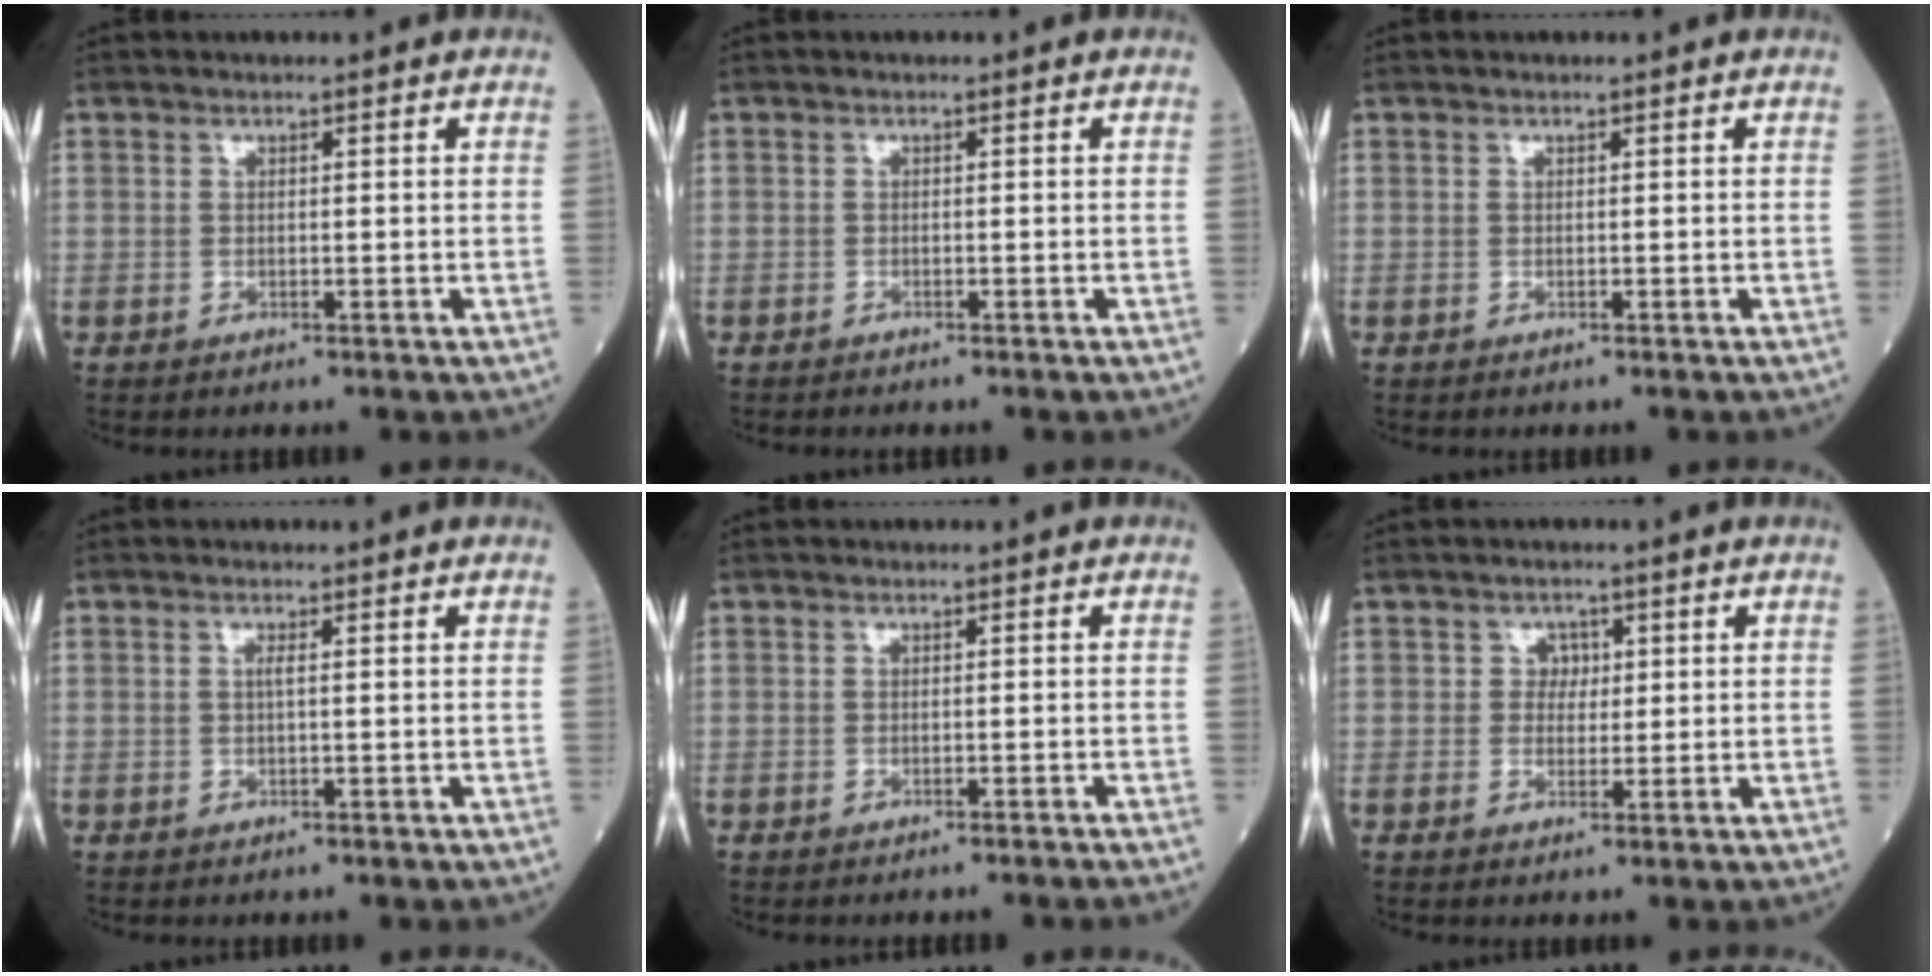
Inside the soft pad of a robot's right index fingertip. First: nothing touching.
{"total": 0.7, "force": [-0.6, 0.0, 0.3], "torque": [-0.006, -0.001, -0.009]}
{"total": 0.0}
{"total": 0.7, "force": [0.0, -0.1, 0.7], "torque": [-0.015, -0.001, 0.000]}
{"total": 2.2, "force": [-2.0, -0.6, 0.9], "torque": [-0.013, 0.004, -0.024]}
{"total": 2.1, "force": [0.5, 1.8, 0.9], "torque": [-0.005, 0.001, 0.003]}